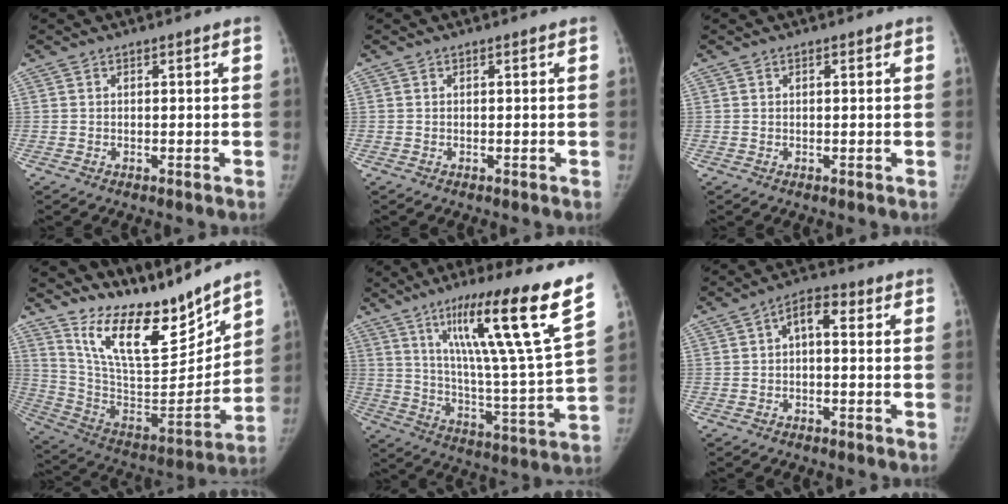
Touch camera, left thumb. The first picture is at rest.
{"total": 0.0}
{"total": 0.0}
{"total": 20.8, "force": [17.3, 5.5, 10.2], "torque": [-0.116, -0.118, 0.310]}
{"total": 24.0, "force": [14.0, 0.4, 19.5], "torque": [-0.274, -0.060, 0.224]}
{"total": 5.0, "force": [0.6, 2.7, 4.2], "torque": [-0.051, 0.024, 0.000]}